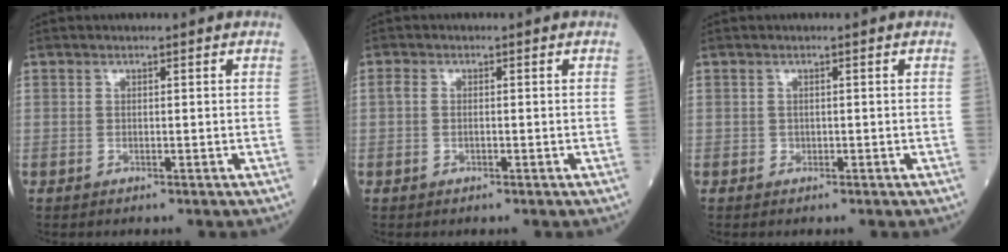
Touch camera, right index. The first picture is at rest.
{"total": 1.6, "force": [-0.2, 1.0, 1.3], "torque": [-0.031, 0.012, -0.003]}
{"total": 0.6, "force": [-0.1, 0.5, 0.1], "torque": [-0.001, 0.003, -0.004]}